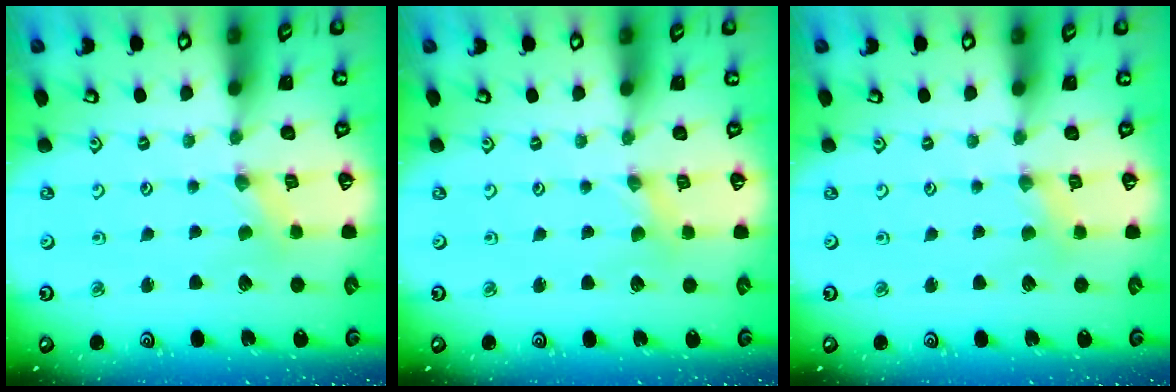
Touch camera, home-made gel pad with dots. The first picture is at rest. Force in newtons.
{"total": 0.0}
{"total": 2.2, "press": 2.2, "slide": 0.5}